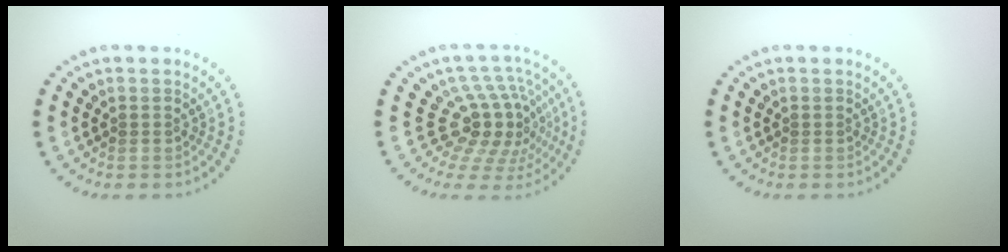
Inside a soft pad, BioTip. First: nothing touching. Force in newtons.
{"total": 5.2, "press": 4.0, "slide": 3.3}
{"total": 0.0}